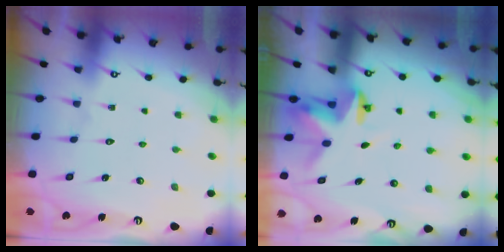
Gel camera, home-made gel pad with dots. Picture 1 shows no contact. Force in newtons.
{"total": 3.5, "press": 3.5, "slide": 0.1}